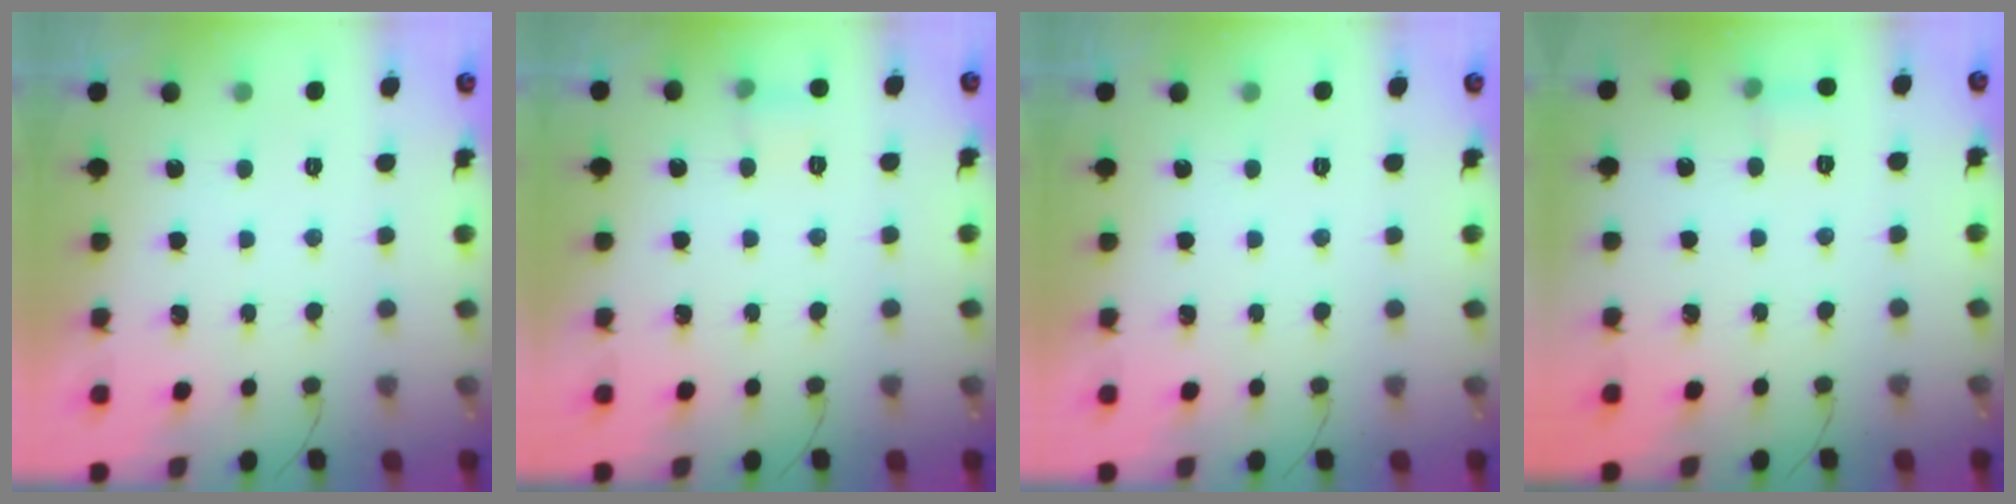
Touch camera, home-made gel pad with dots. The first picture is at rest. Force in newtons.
{"total": 4.3, "press": 4.1, "slide": 1.1}
{"total": 0.0}
{"total": 5.4, "press": 5.2, "slide": 1.5}